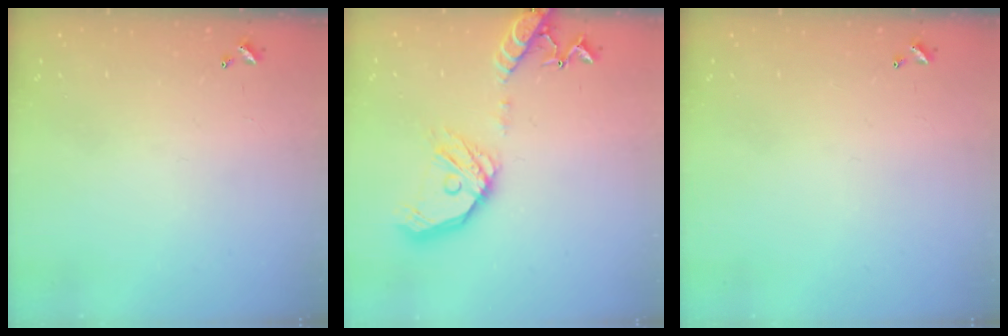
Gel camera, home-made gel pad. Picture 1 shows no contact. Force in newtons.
{"total": 17.9, "press": 17.7, "slide": 2.6}
{"total": 0.0}